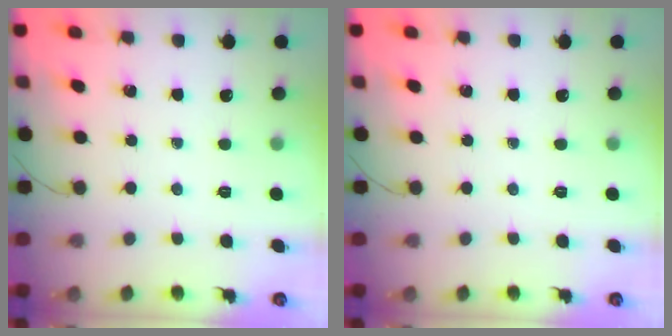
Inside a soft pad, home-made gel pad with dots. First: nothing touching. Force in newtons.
{"total": 0.0}